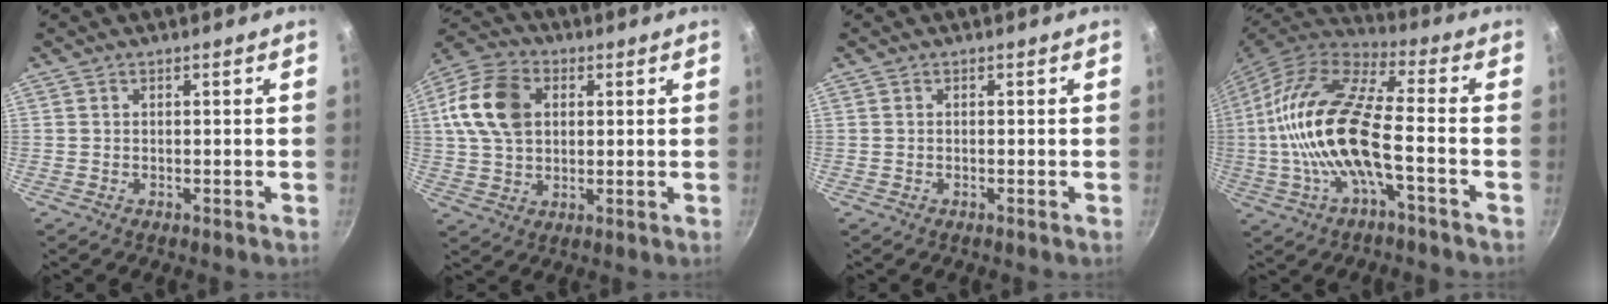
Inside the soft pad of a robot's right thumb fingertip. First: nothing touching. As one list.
[{"total": 13.7, "force": [2.9, 9.8, 9.2], "torque": [-0.159, 0.011, 0.040]}, {"total": 0.0}, {"total": 19.1, "force": [-3.1, 6.8, 17.6], "torque": [-0.346, 0.035, -0.073]}]